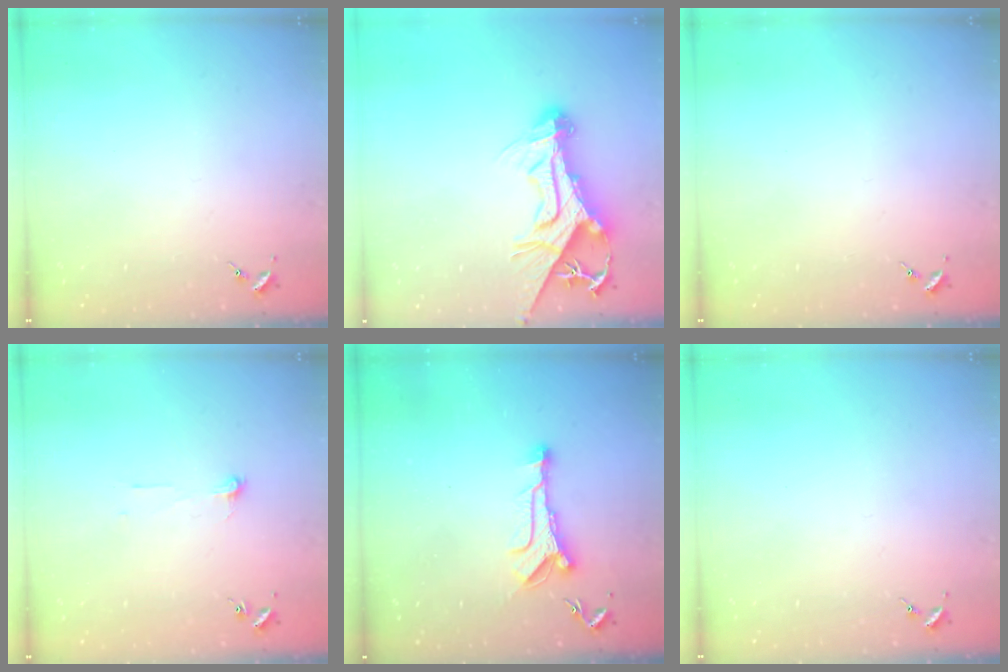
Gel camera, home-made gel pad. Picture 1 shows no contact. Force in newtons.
{"total": 15.8, "press": 15.6, "slide": 2.0}
{"total": 0.0}
{"total": 4.1, "press": 4.1, "slide": 0.3}
{"total": 9.4, "press": 9.4, "slide": 0.2}
{"total": 0.0}